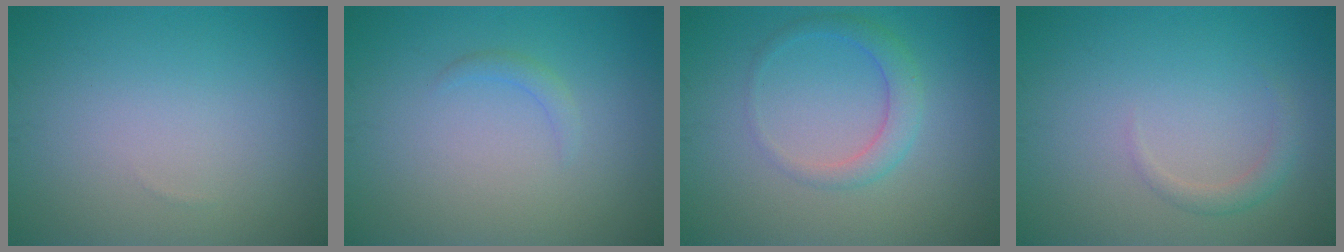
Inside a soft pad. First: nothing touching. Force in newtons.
{"total": 0.9, "press": 0.9, "slide": 0.0}
{"total": 2.4, "press": 2.4, "slide": 0.1}
{"total": 1.3, "press": 1.3, "slide": 0.1}